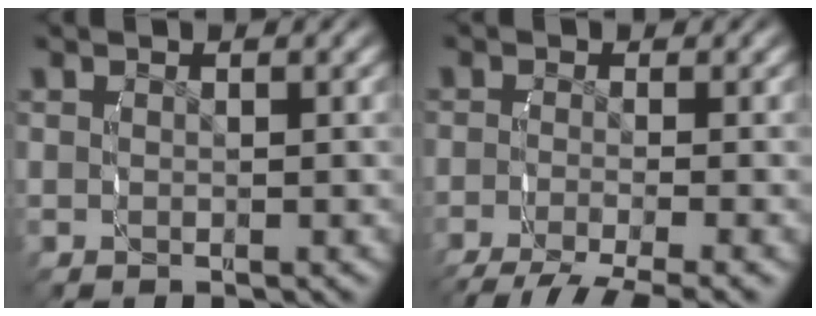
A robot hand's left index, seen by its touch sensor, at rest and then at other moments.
{"total": 7.8, "force": [-6.4, 2.8, 3.4], "torque": [-0.050, -0.024, -0.087]}